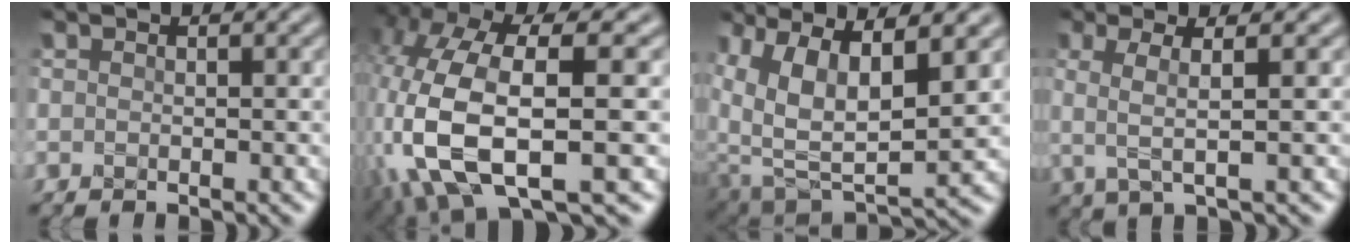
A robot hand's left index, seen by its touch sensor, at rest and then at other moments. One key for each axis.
{"total": 12.0, "fx": -2.2, "fy": 5.5, "fz": 10.5, "tx": -0.243, "ty": -0.012, "tz": -0.034}
{"total": 10.2, "fx": 4.1, "fy": 4.9, "fz": 7.9, "tx": -0.153, "ty": -0.007, "tz": 0.089}
{"total": 3.0, "fx": 0.6, "fy": 0.6, "fz": 2.9, "tx": -0.055, "ty": 0.006, "tz": 0.010}